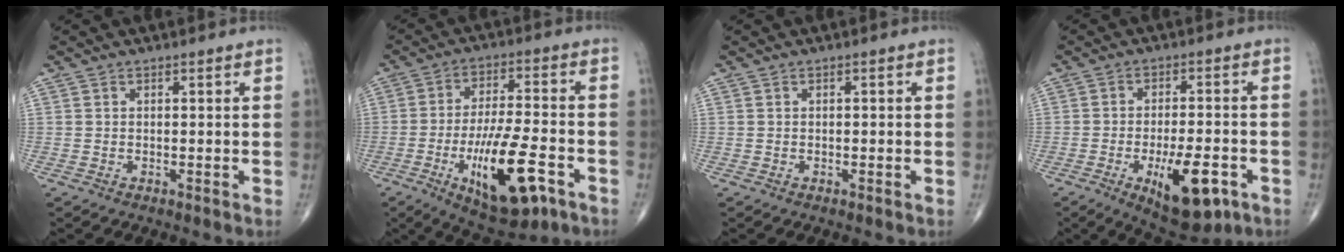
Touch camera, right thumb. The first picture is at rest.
{"total": 16.8, "force": [-6.7, 5.8, 14.3], "torque": [-0.240, 0.022, -0.096]}
{"total": 0.0}
{"total": 13.0, "force": [-5.4, 5.1, 10.6], "torque": [-0.148, 0.012, -0.070]}